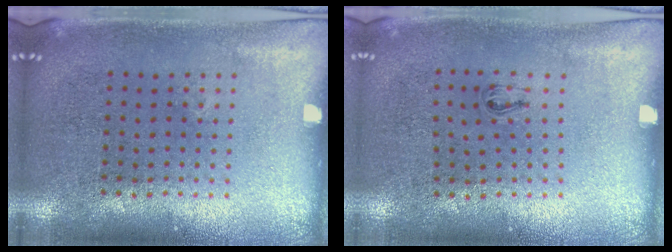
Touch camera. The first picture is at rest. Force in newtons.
{"total": 0.5, "press": 0.3, "slide": 0.5}